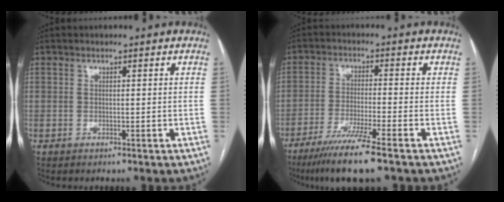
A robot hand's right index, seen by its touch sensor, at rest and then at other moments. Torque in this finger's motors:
{"motor_torque": [0.60, -0.45, 0.52, 0.17]}